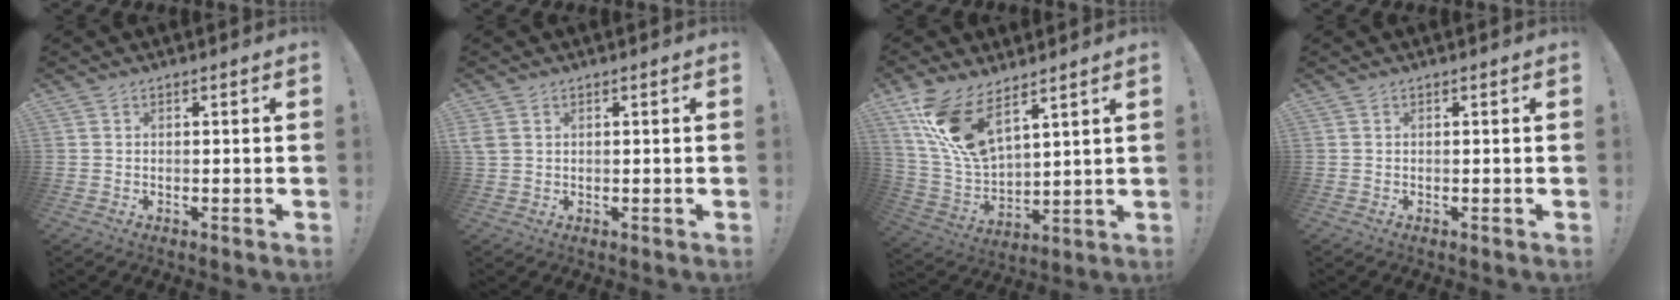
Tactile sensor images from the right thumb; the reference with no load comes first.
{"total": 2.6, "force": [1.1, 1.9, 1.4], "torque": [-0.036, 0.006, 0.025]}
{"total": 15.6, "force": [10.5, 6.1, 9.8], "torque": [-0.206, -0.067, 0.194]}
{"total": 0.0}